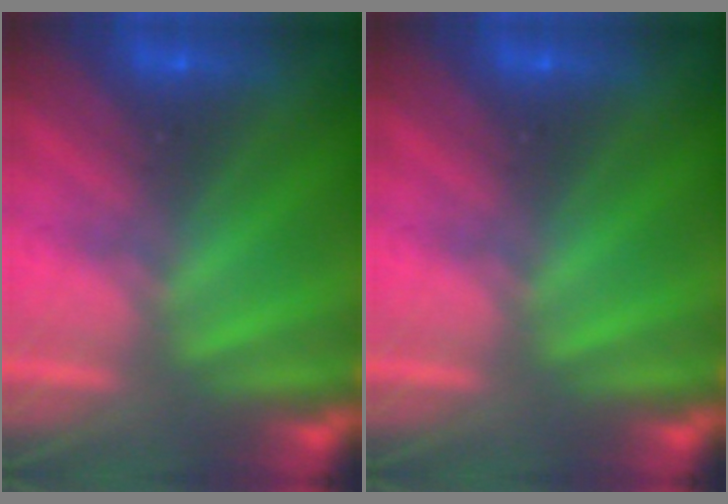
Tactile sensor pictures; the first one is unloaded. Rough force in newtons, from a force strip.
{"total": 0.0}